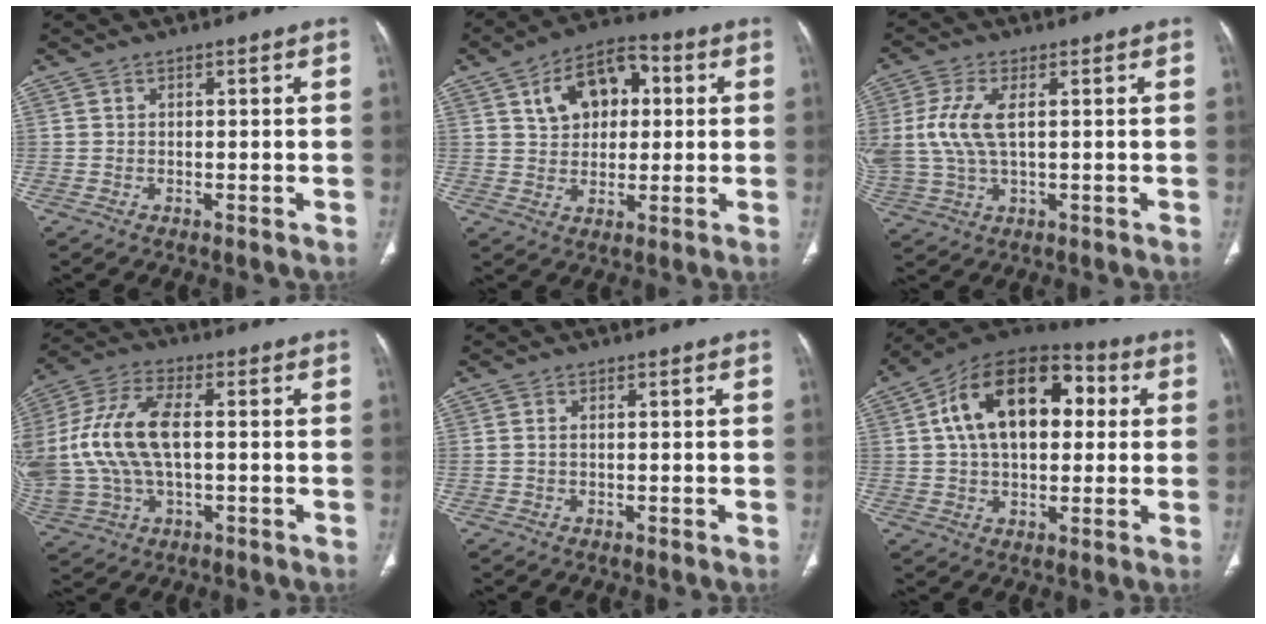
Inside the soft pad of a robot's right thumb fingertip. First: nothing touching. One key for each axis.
{"total": 11.8, "fx": 3.2, "fy": 7.8, "fz": 8.2, "tx": -0.098, "ty": 0.010, "tz": 0.047}
{"total": 9.8, "fx": 1.6, "fy": 4.7, "fz": 8.5, "tx": -0.213, "ty": 0.005, "tz": 0.036}
{"total": 18.1, "fx": 0.6, "fy": 9.9, "fz": 15.1, "tx": -0.349, "ty": 0.018, "tz": 0.017}
{"total": 0.6, "fx": 0.0, "fy": 0.3, "fz": 0.5, "tx": -0.016, "ty": 0.000, "tz": 0.003}
{"total": 19.8, "fx": 4.0, "fy": 12.0, "fz": 15.2, "tx": -0.222, "ty": 0.027, "tz": 0.056}